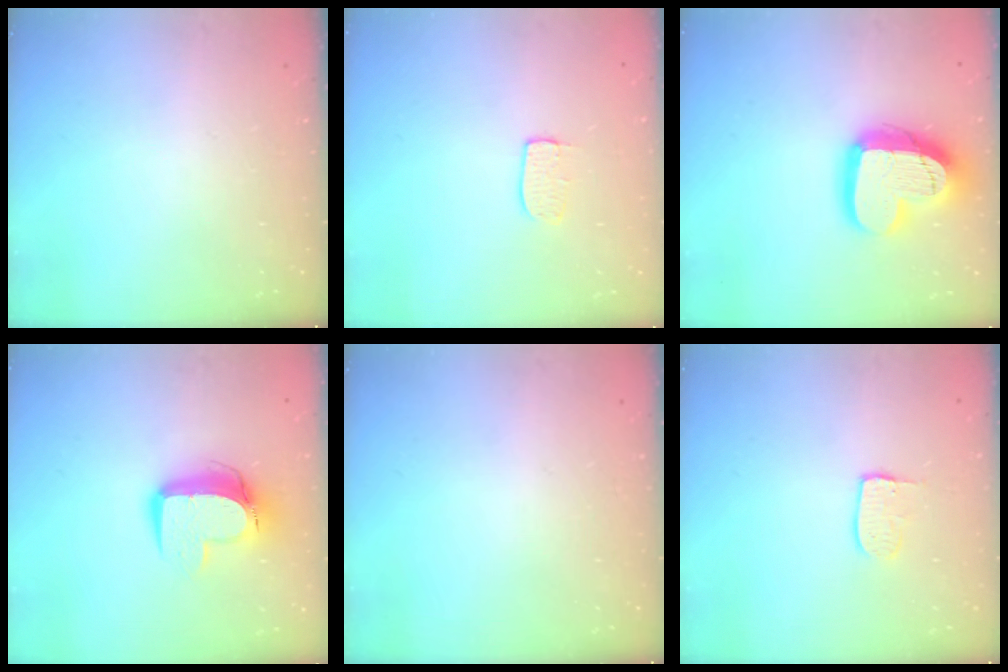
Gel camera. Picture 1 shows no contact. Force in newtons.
{"total": 5.2, "press": 5.2, "slide": 0.3}
{"total": 19.3, "press": 19.2, "slide": 1.7}
{"total": 11.5, "press": 11.5, "slide": 1.0}
{"total": 0.0}
{"total": 6.3, "press": 6.3, "slide": 0.3}